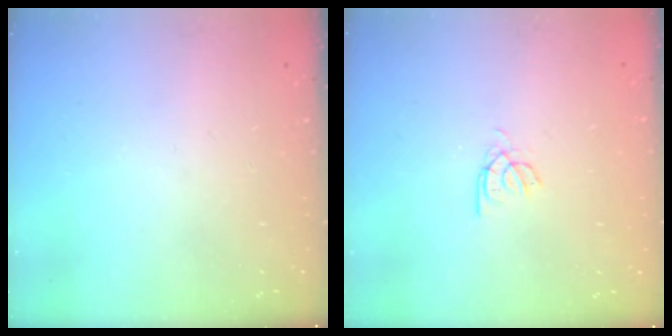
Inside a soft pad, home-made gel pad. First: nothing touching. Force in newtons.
{"total": 2.5, "press": 2.4, "slide": 0.3}